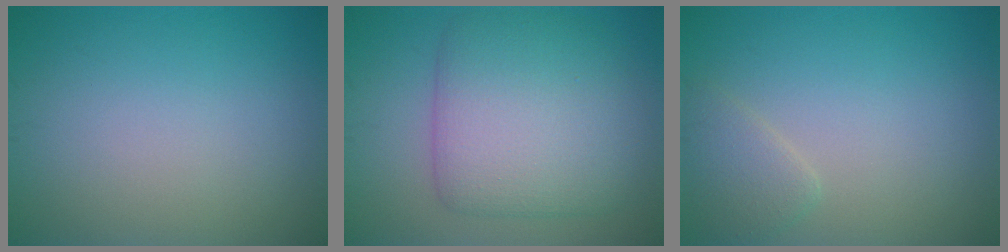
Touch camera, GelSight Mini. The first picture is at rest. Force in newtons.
{"total": 8.2, "press": 8.2, "slide": 0.2}
{"total": 1.8, "press": 1.8, "slide": 0.1}